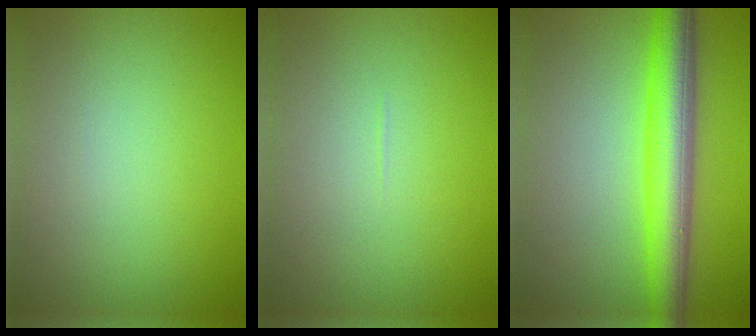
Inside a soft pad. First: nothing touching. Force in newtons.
{"total": 0.0}
{"total": 6.7, "press": 6.7, "slide": 0.0}